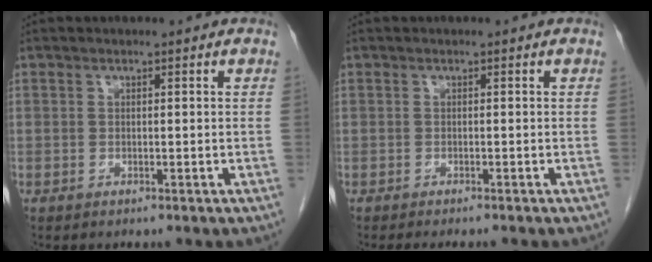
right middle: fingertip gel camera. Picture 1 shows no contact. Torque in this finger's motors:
{"motor_torque": [0.03, -0.01, 0.00, 0.01]}